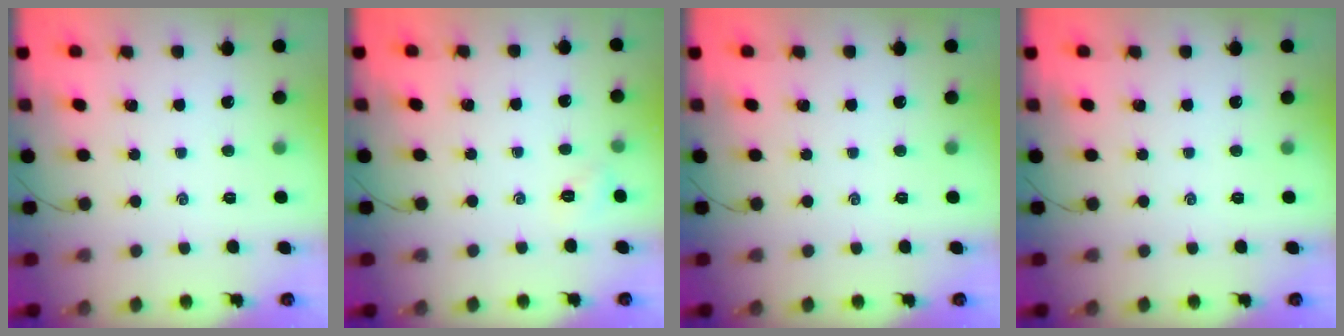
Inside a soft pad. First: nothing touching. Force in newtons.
{"total": 2.1, "press": 2.1, "slide": 0.6}
{"total": 0.0}
{"total": 0.0}